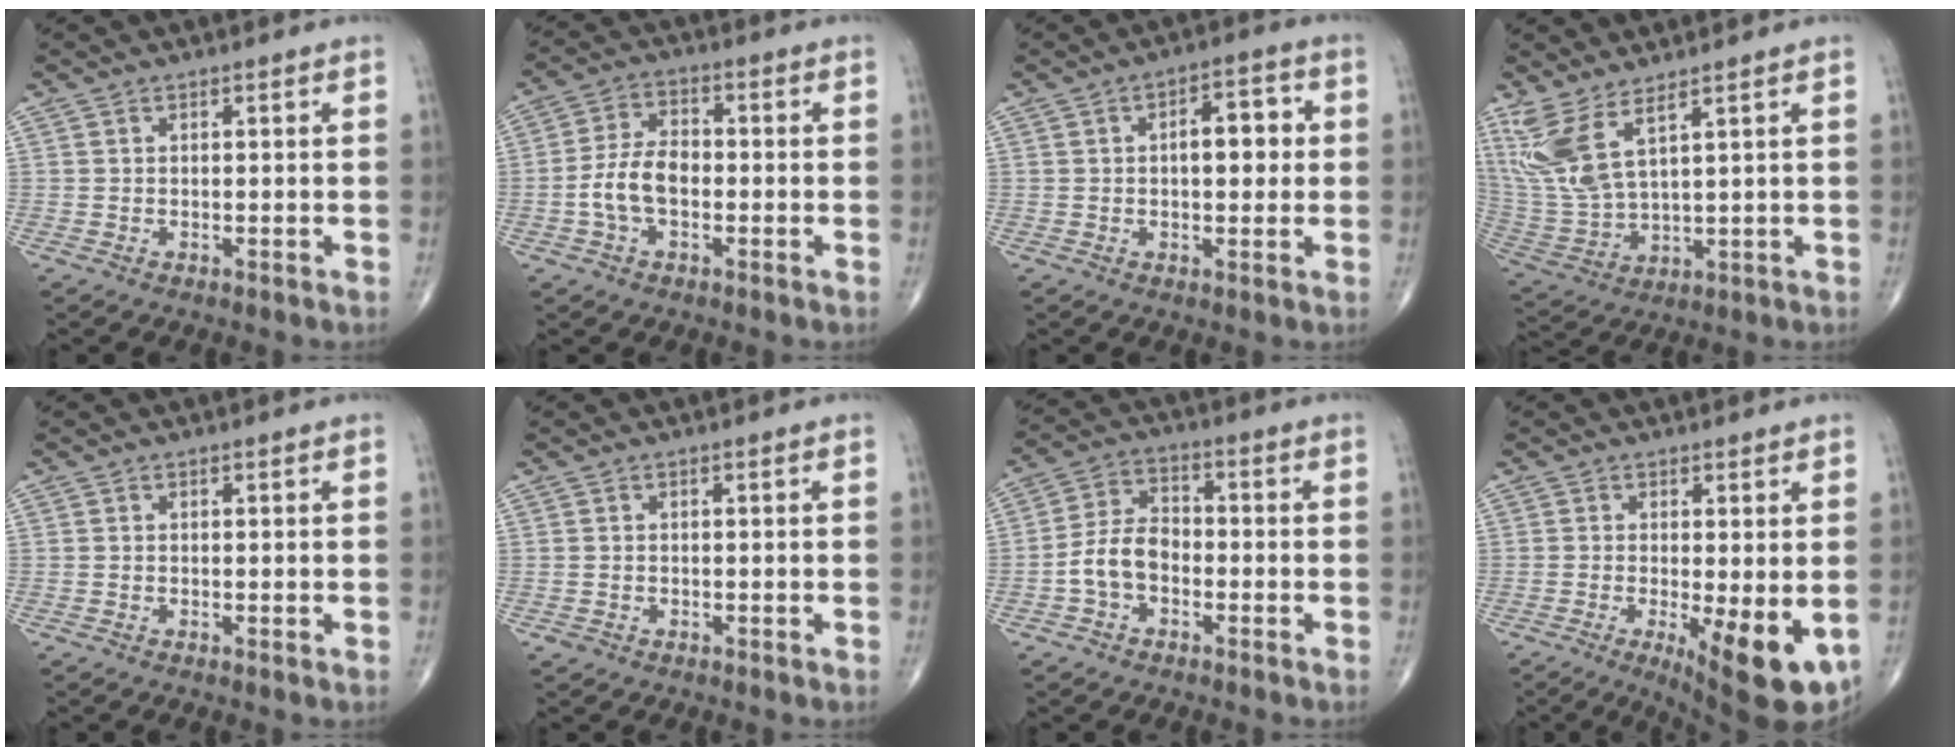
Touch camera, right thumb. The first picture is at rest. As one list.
[{"total": 7.8, "force": [-1.7, 4.6, 6.1], "torque": [-0.120, 0.023, -0.039]}, {"total": 7.6, "force": [0.8, 3.8, 6.5], "torque": [-0.071, 0.013, 0.006]}, {"total": 10.5, "force": [6.1, 3.3, 7.9], "torque": [-0.191, -0.030, 0.145]}, {"total": 0.0}, {"total": 0.8, "force": [-0.4, 0.7, 0.2], "torque": [-0.003, 0.001, -0.007]}, {"total": 7.7, "force": [-2.3, 5.1, 5.2], "torque": [-0.092, 0.032, -0.055]}, {"total": 11.6, "force": [-3.1, 3.6, 10.5], "torque": [-0.144, -0.023, -0.035]}]